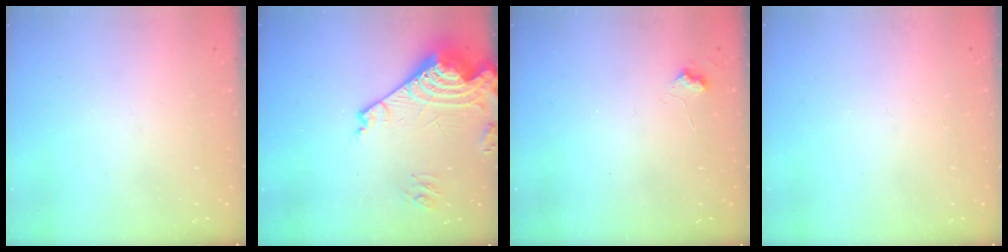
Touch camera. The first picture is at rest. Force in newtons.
{"total": 21.1, "press": 20.9, "slide": 2.6}
{"total": 4.7, "press": 4.7, "slide": 0.7}
{"total": 0.0}